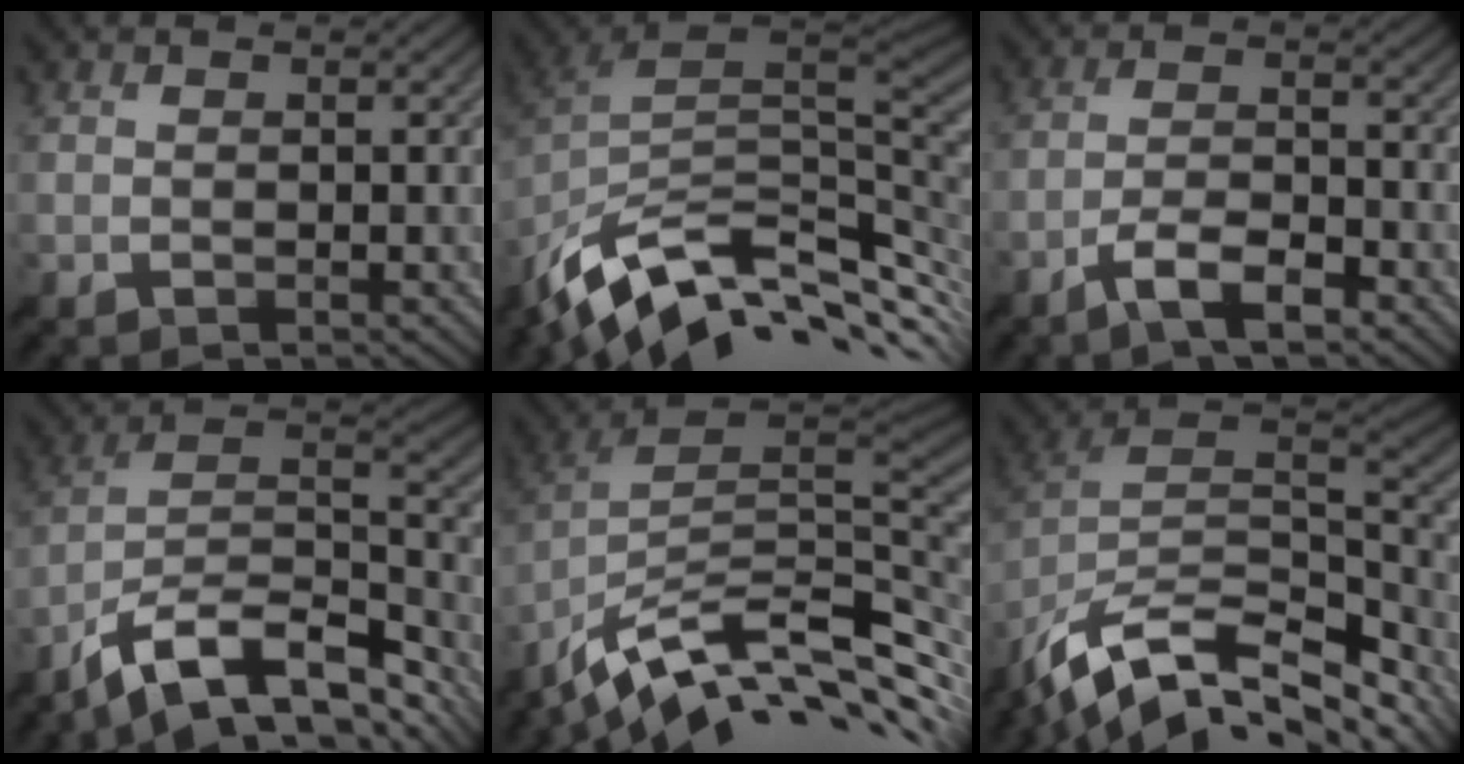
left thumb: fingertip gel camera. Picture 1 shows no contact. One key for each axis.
{"total": 12.7, "fx": -5.4, "fy": 6.0, "fz": 9.8, "tx": -0.219, "ty": -0.016, "tz": -0.083}
{"total": 5.9, "fx": -4.1, "fy": 1.5, "fz": 4.0, "tx": -0.076, "ty": 0.005, "tz": -0.078}
{"total": 15.3, "fx": -10.3, "fy": 6.0, "fz": 9.7, "tx": -0.210, "ty": -0.006, "tz": -0.168}
{"total": 12.4, "fx": -6.4, "fy": 4.5, "fz": 9.5, "tx": -0.206, "ty": 0.003, "tz": -0.107}
{"total": 15.0, "fx": -8.7, "fy": 7.7, "fz": 9.6, "tx": -0.229, "ty": -0.020, "tz": -0.140}